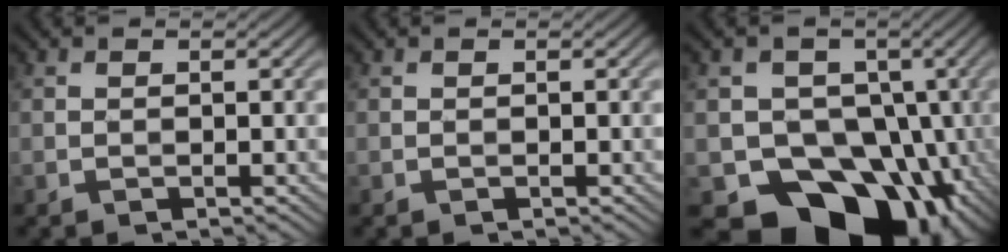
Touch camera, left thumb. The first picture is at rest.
{"total": 0.0}
{"total": 16.9, "force": [-6.8, 13.2, 8.1], "torque": [-0.108, -0.023, -0.128]}